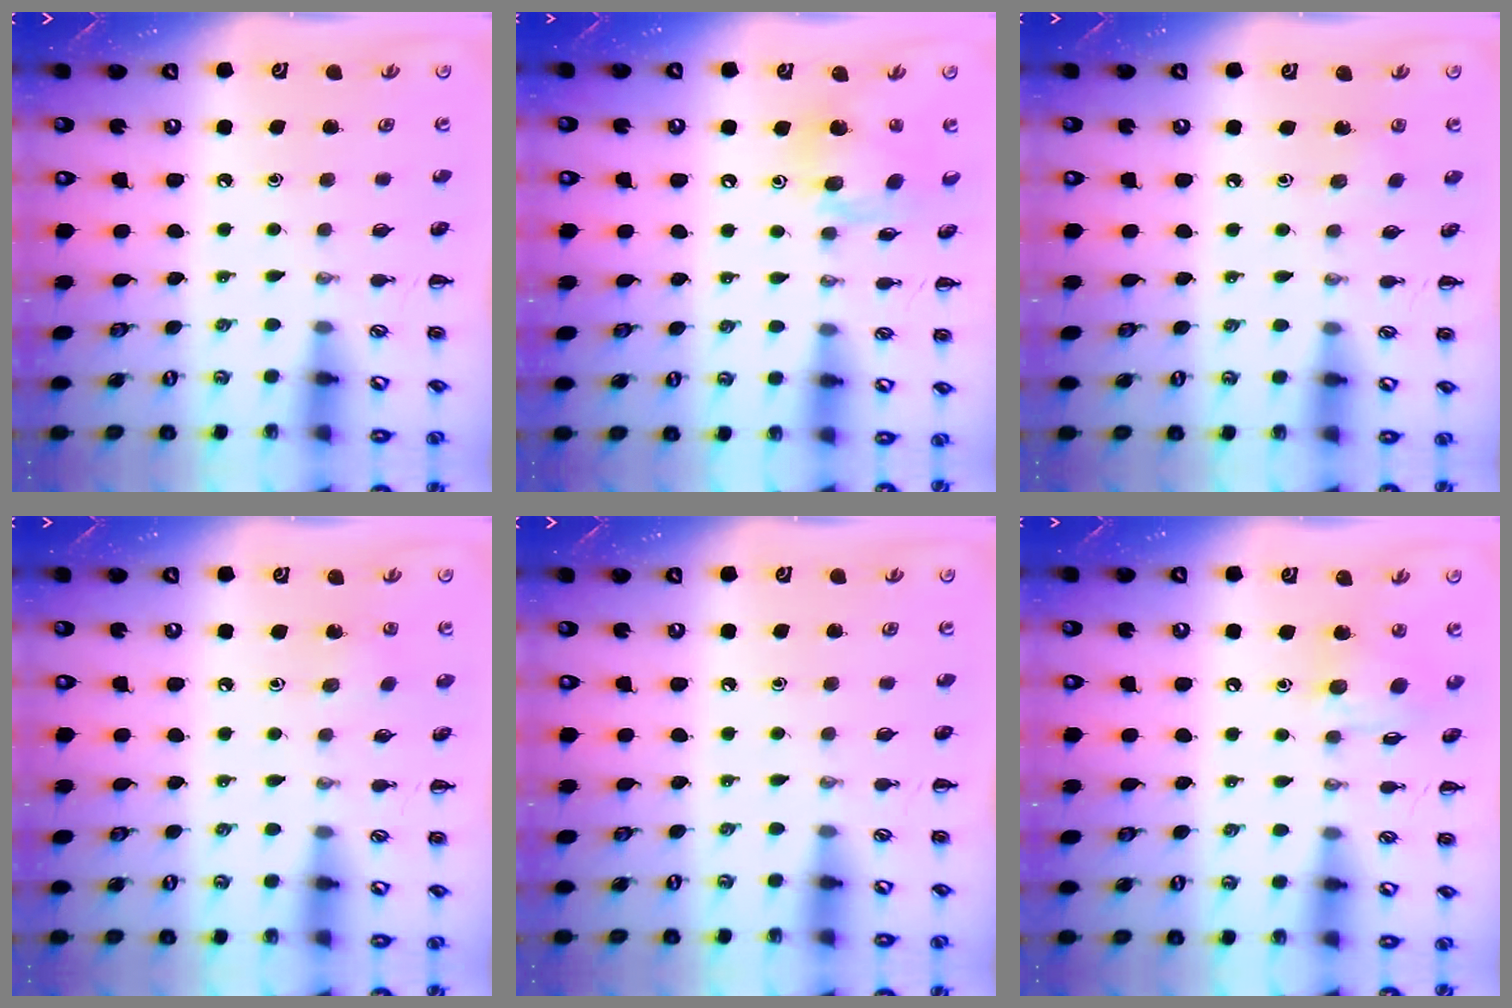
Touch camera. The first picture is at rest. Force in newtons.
{"total": 13.4, "press": 12.9, "slide": 3.5}
{"total": 1.4, "press": 1.3, "slide": 0.5}
{"total": 5.8, "press": 5.6, "slide": 1.6}
{"total": 0.0}
{"total": 8.9, "press": 8.8, "slide": 1.2}